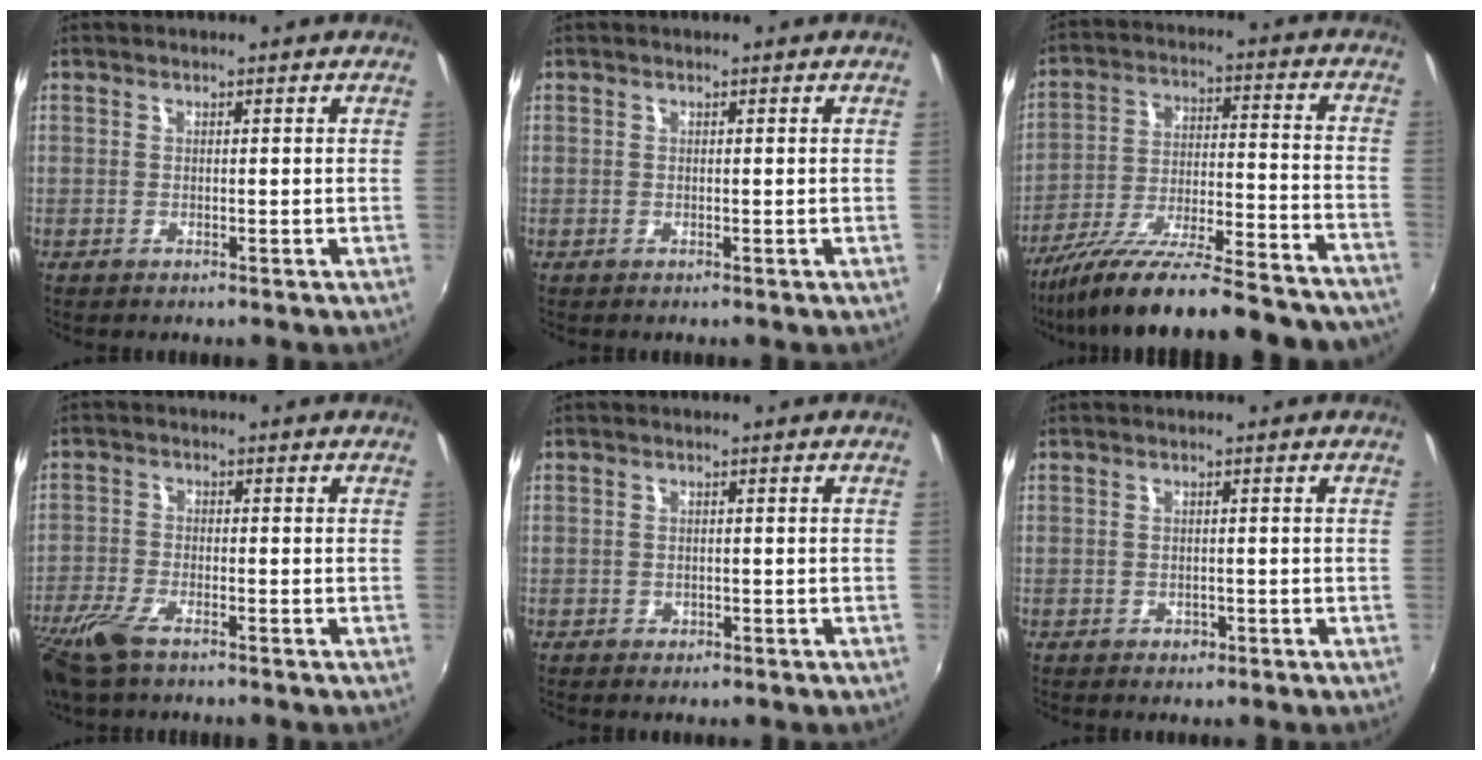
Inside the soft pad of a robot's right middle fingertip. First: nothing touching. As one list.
[{"total": 0.0}, {"total": 28.5, "force": [-24.9, 3.8, 13.3], "torque": [-0.220, -0.067, -0.357]}, {"total": 9.0, "force": [-6.5, 2.8, 5.6], "torque": [-0.144, -0.029, -0.133]}, {"total": 1.3, "force": [-0.7, 1.0, 0.4], "torque": [-0.009, -0.004, -0.009]}, {"total": 1.5, "force": [-0.8, 1.2, 0.5], "torque": [-0.010, -0.003, -0.009]}]